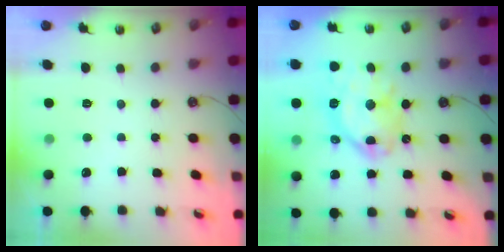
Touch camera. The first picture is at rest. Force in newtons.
{"total": 16.6, "press": 16.5, "slide": 1.4}